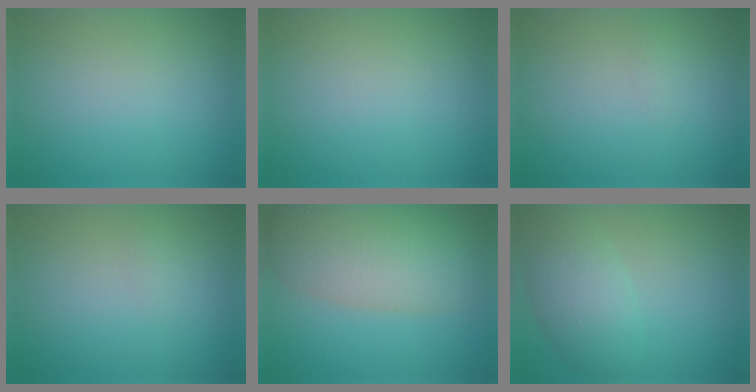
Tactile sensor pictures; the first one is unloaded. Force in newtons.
{"total": 0.0}
{"total": 0.6, "press": 0.6, "slide": 0.0}
{"total": 0.6, "press": 0.6, "slide": 0.0}
{"total": 9.2, "press": 9.2, "slide": 0.4}
{"total": 4.9, "press": 4.9, "slide": 0.1}